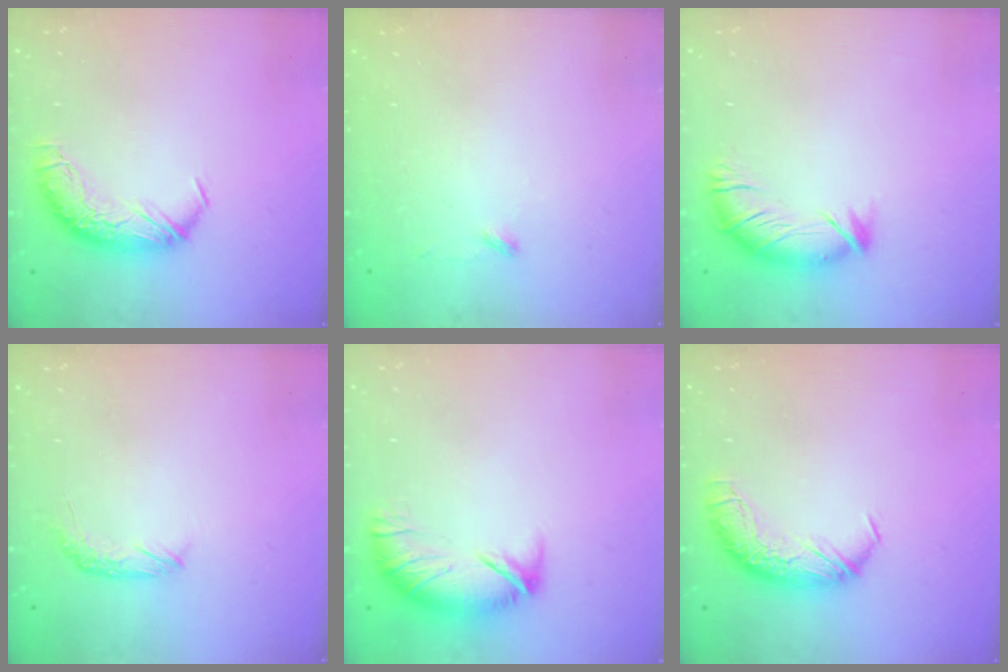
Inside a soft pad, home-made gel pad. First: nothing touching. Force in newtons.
{"total": 8.7, "press": 8.7, "slide": 0.5}
{"total": 2.8, "press": 2.0, "slide": 2.1}
{"total": 5.4, "press": 5.3, "slide": 1.1}
{"total": 4.5, "press": 4.0, "slide": 2.1}
{"total": 0.0}